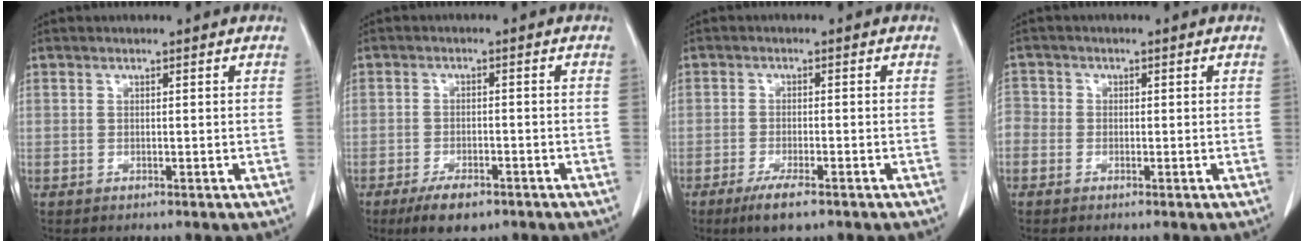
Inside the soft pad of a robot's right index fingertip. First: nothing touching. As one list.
[{"total": 5.7, "force": [-3.9, 2.0, 3.5], "torque": [-0.059, -0.005, -0.061]}, {"total": 5.0, "force": [-3.4, 0.8, 3.7], "torque": [-0.066, -0.012, -0.055]}, {"total": 2.8, "force": [-1.0, 2.6, 0.6], "torque": [-0.015, 0.008, -0.026]}]